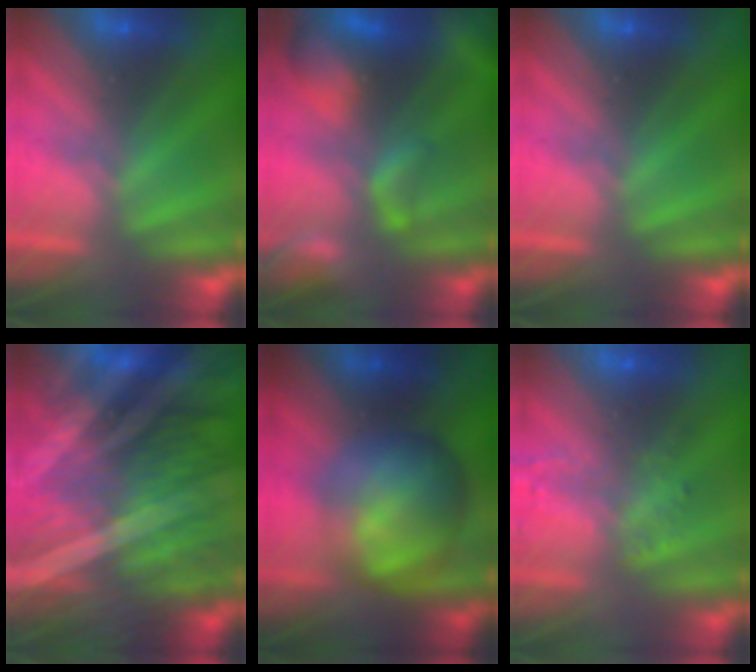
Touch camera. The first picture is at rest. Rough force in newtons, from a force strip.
{"total": 7.9}
{"total": 0.0}
{"total": 8.6}
{"total": 10.8}
{"total": 1.4}